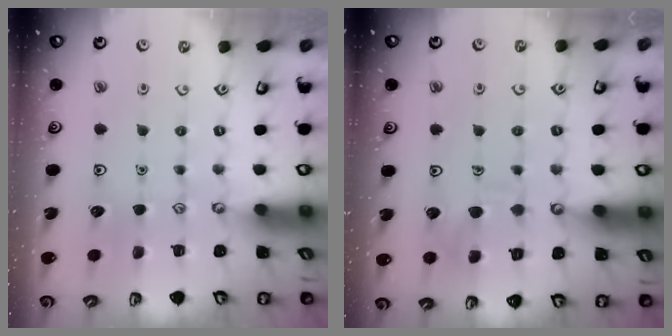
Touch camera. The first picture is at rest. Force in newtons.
{"total": 8.0, "press": 8.0, "slide": 0.8}